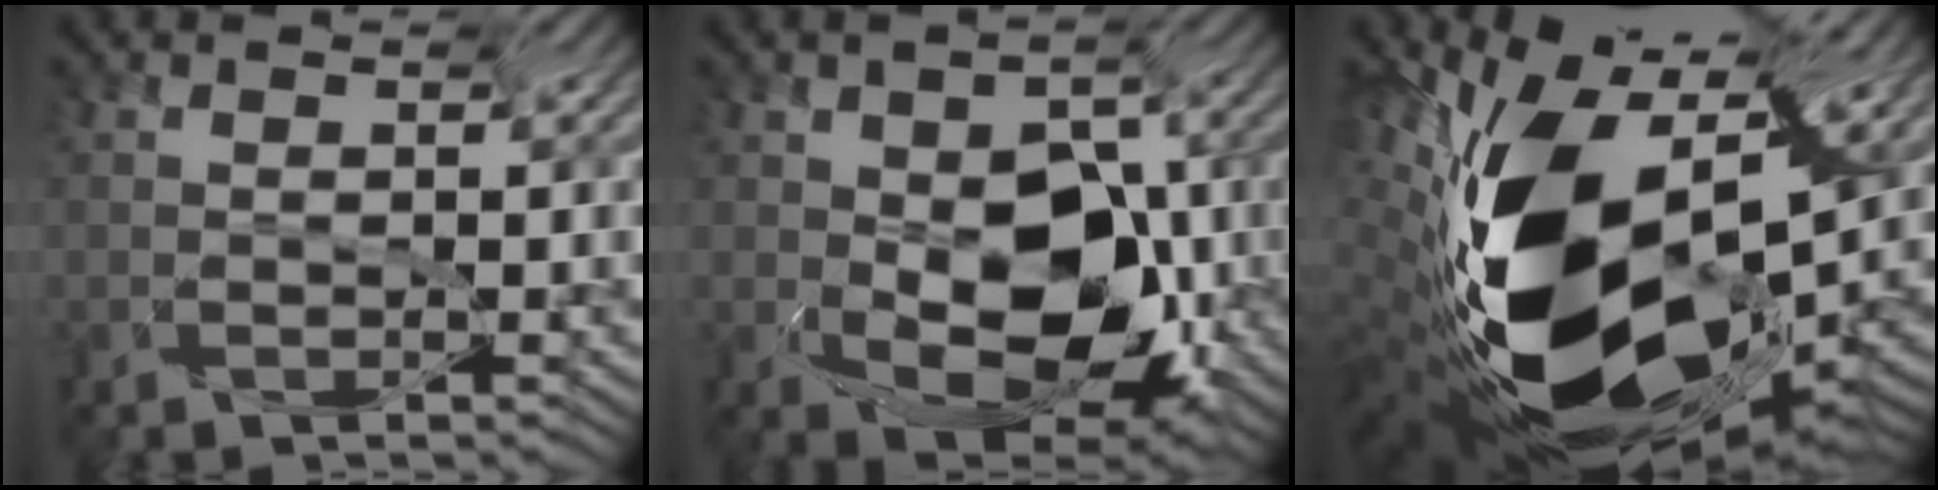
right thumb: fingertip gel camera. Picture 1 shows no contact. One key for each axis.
{"total": 11.1, "fx": -5.3, "fy": 6.3, "fz": 7.5, "tx": -0.136, "ty": -0.011, "tz": -0.083}
{"total": 17.5, "fx": -4.4, "fy": 10.6, "fz": 13.2, "tx": -0.303, "ty": -0.052, "tz": -0.054}